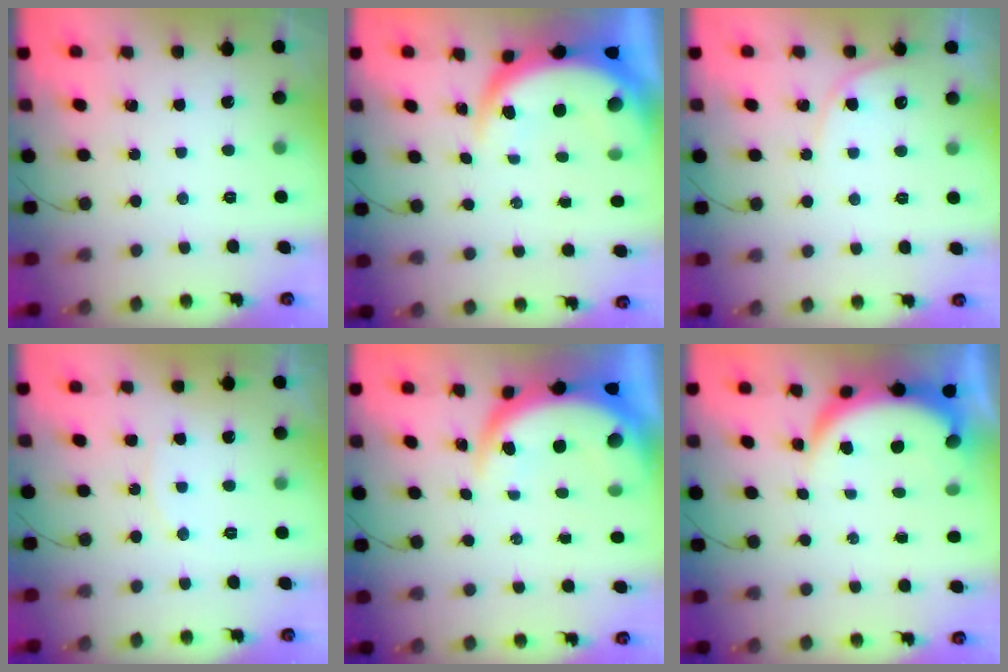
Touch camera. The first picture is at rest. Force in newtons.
{"total": 8.6, "press": 8.6, "slide": 1.0}
{"total": 4.4, "press": 4.3, "slide": 0.3}
{"total": 6.7, "press": 6.6, "slide": 0.6}
{"total": 8.6, "press": 8.6, "slide": 1.0}
{"total": 6.4, "press": 6.4, "slide": 0.9}